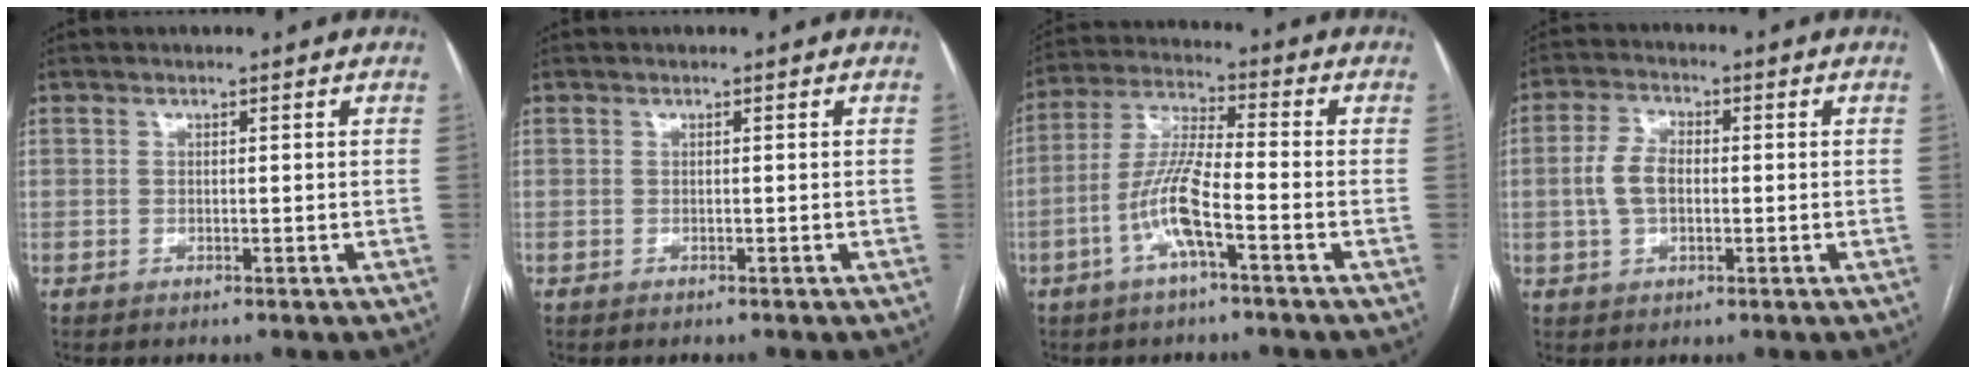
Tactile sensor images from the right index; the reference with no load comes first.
{"total": 0.7, "force": [-0.7, 0.1, 0.3], "torque": [-0.005, -0.002, -0.010]}
{"total": 9.1, "force": [-3.5, 1.1, 8.4], "torque": [-0.177, 0.006, -0.073]}
{"total": 5.7, "force": [-0.2, 3.3, 4.6], "torque": [-0.104, 0.014, -0.005]}